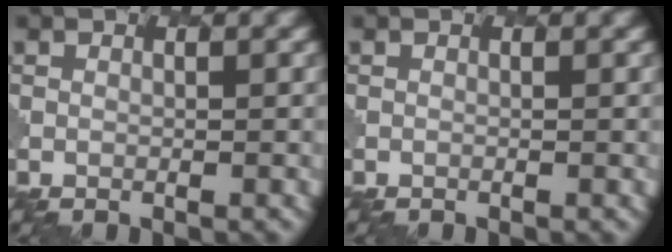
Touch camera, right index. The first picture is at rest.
{"total": 0.0}